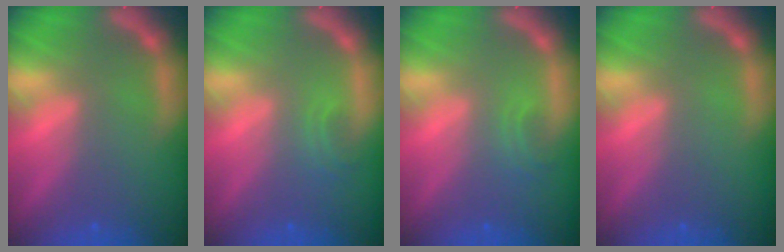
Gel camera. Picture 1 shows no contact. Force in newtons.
{"total": 1.4}
{"total": 1.4}
{"total": 0.0}